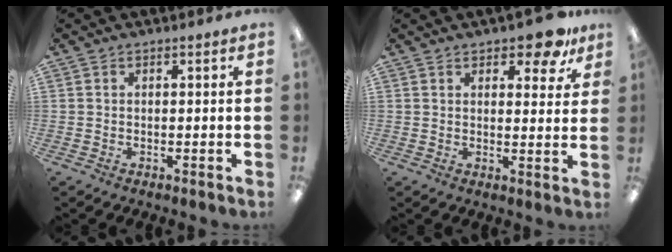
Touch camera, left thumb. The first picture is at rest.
{"total": 7.3, "force": [5.4, 2.9, 4.0], "torque": [-0.043, -0.026, 0.088]}